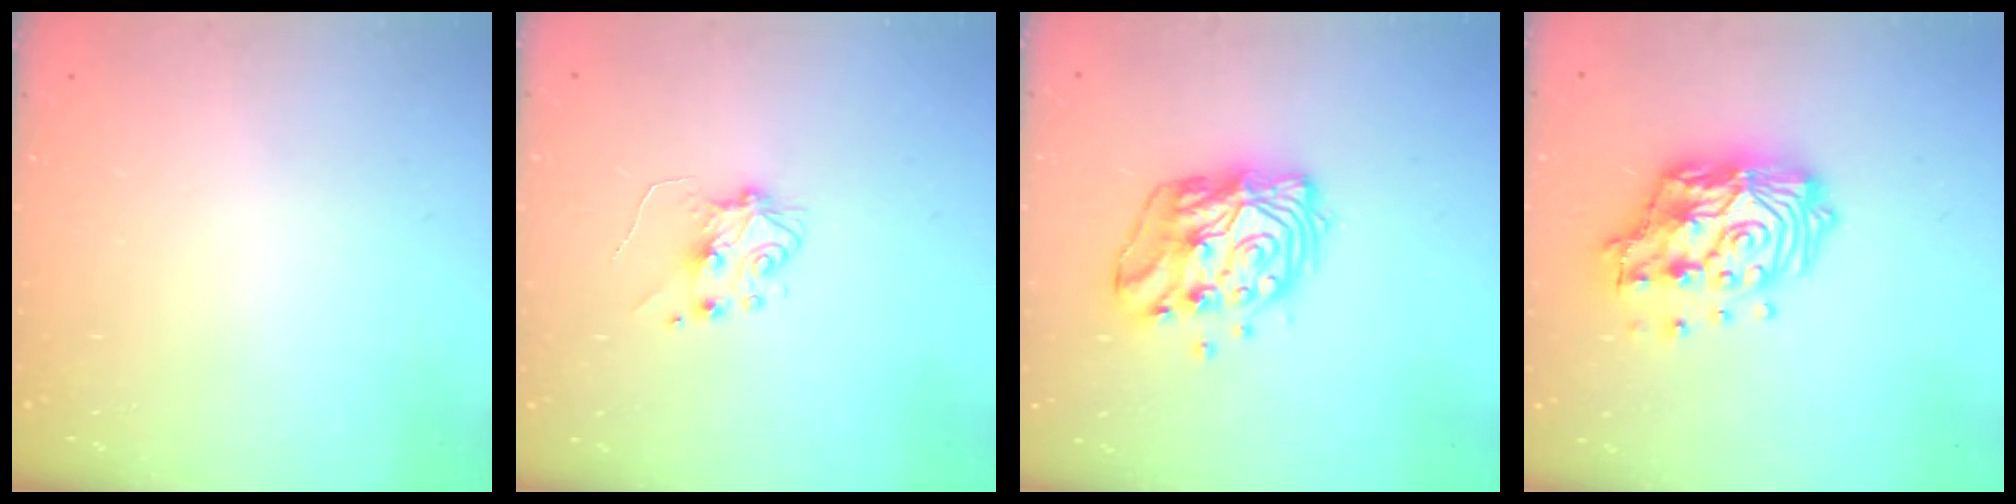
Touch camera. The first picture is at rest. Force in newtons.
{"total": 5.9, "press": 5.9, "slide": 0.9}
{"total": 14.1, "press": 14.0, "slide": 1.3}
{"total": 17.2, "press": 17.1, "slide": 1.6}